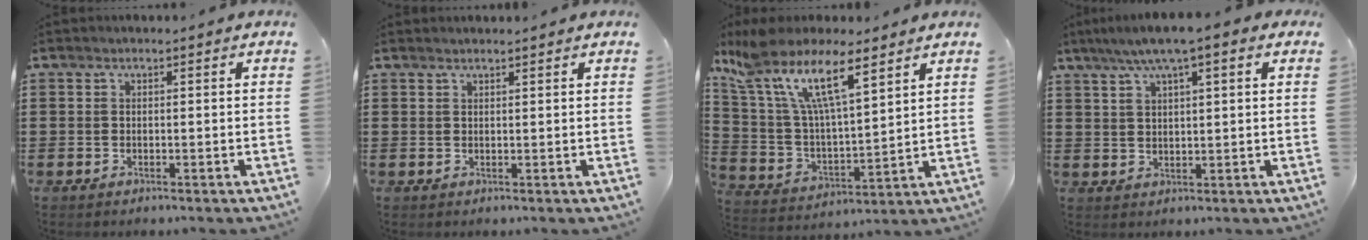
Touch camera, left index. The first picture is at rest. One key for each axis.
{"total": 0.9, "fx": 0.9, "fy": 0.0, "fz": 0.3, "tx": -0.007, "ty": -0.001, "tz": 0.018}
{"total": 13.2, "fx": 8.3, "fy": 3.6, "fz": 9.6, "tx": -0.230, "ty": -0.037, "tz": 0.139}
{"total": 5.6, "fx": 3.5, "fy": 0.7, "fz": 4.2, "tx": -0.087, "ty": 0.001, "tz": 0.060}